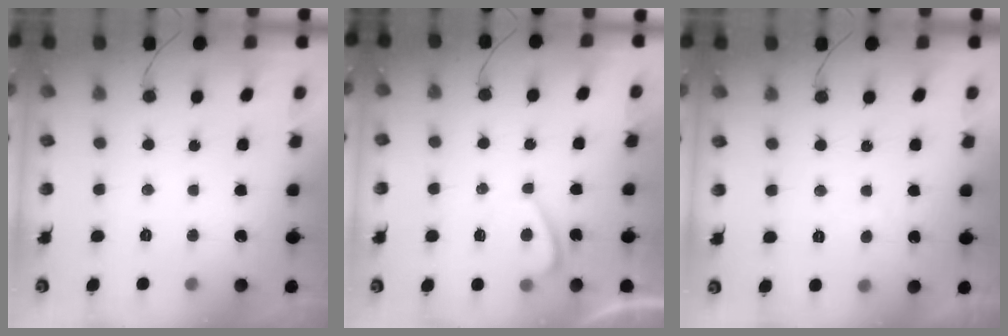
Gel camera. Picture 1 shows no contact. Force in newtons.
{"total": 2.1, "press": 2.0, "slide": 0.7}
{"total": 1.3, "press": 1.1, "slide": 0.5}